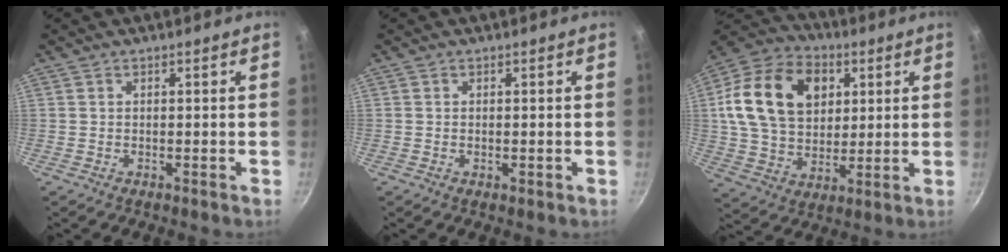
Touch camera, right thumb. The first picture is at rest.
{"total": 0.9, "force": [-0.1, 0.5, 0.7], "torque": [-0.011, 0.000, -0.003]}
{"total": 21.1, "force": [5.6, 15.2, 13.5], "torque": [-0.219, 0.004, 0.092]}